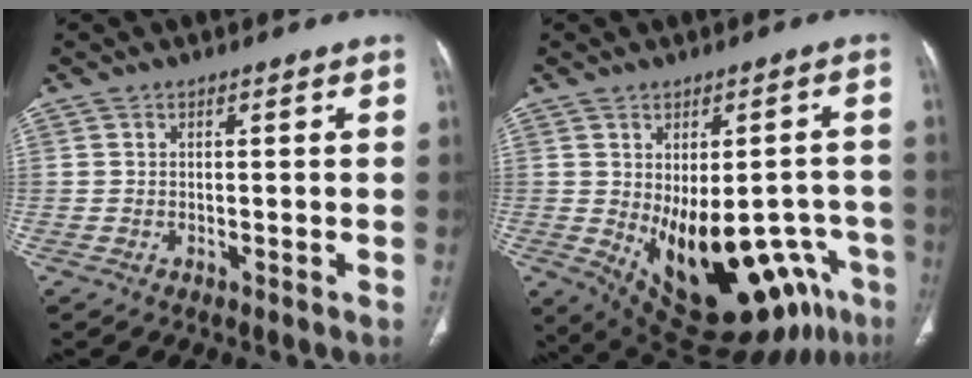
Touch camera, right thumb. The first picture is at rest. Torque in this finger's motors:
{"motor_torque": [2.54, 2.47, 1.32, -1.25, 0.50]}